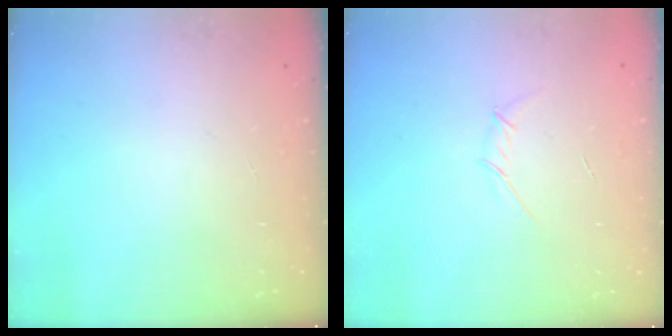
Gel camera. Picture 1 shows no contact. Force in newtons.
{"total": 3.5, "press": 3.4, "slide": 0.9}